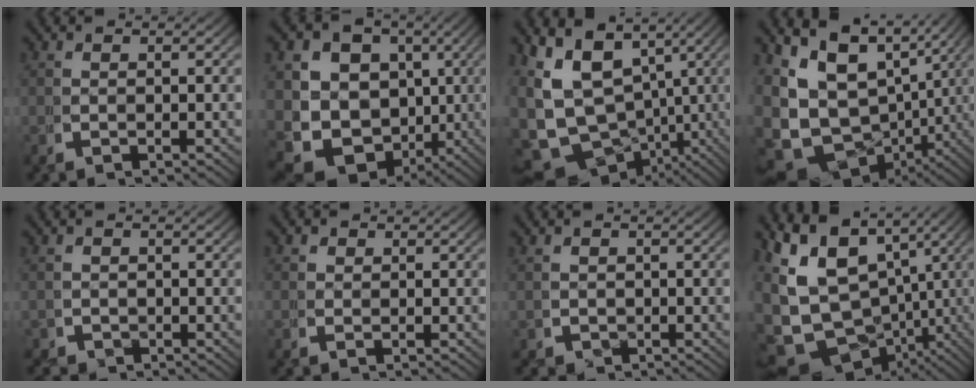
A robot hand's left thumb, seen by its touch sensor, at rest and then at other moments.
{"total": 13.4, "force": [-2.2, 11.0, 7.3], "torque": [-0.152, -0.053, -0.024]}
{"total": 15.9, "force": [-2.7, 11.7, 10.4], "torque": [-0.215, -0.088, -0.003]}
{"total": 15.4, "force": [-0.7, 11.5, 10.3], "torque": [-0.213, -0.064, 0.020]}
{"total": 1.4, "force": [-0.8, 1.1, 0.1], "torque": [0.007, -0.009, -0.011]}
{"total": 1.2, "force": [0.9, 0.8, 0.2], "torque": [-0.002, -0.004, 0.019]}
{"total": 1.5, "force": [-0.1, 1.5, 0.3], "torque": [-0.006, -0.012, 0.005]}
{"total": 17.4, "force": [-2.3, 12.7, 11.7], "torque": [-0.241, -0.079, 0.001]}